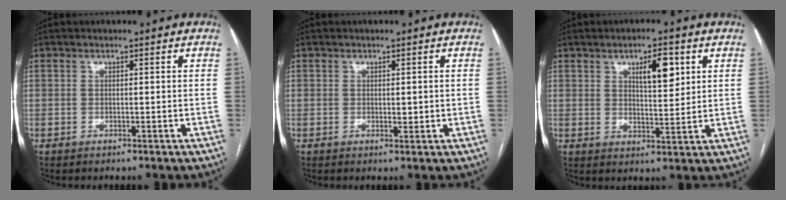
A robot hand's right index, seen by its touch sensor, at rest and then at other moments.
{"total": 1.4, "force": [0.1, 0.6, 1.2], "torque": [-0.016, -0.004, 0.004]}
{"total": 6.2, "force": [2.8, 1.8, 5.2], "torque": [-0.085, 0.002, 0.046]}